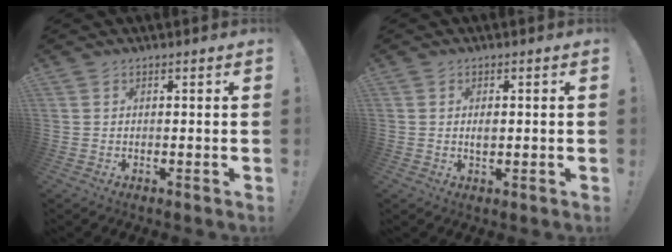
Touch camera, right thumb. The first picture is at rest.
{"total": 1.9, "force": [0.0, 1.1, 1.6], "torque": [-0.020, -0.001, -0.003]}